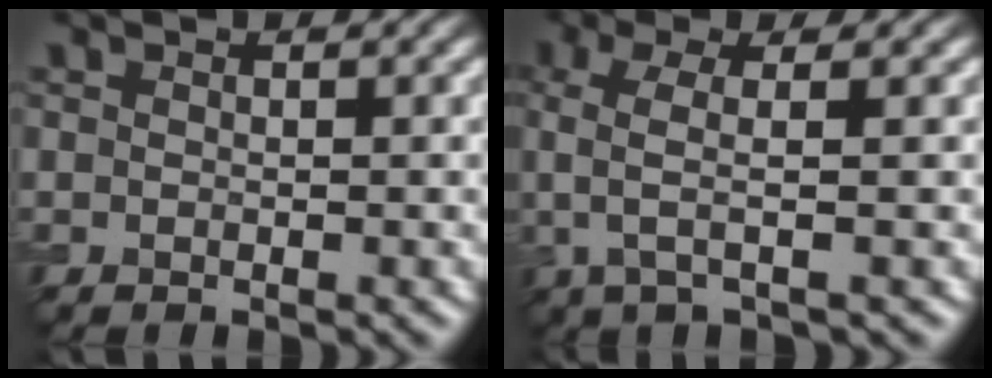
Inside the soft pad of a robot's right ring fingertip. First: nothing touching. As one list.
[{"total": 3.8, "force": [0.0, 1.0, 3.7], "torque": [-0.074, 0.004, -0.005]}]